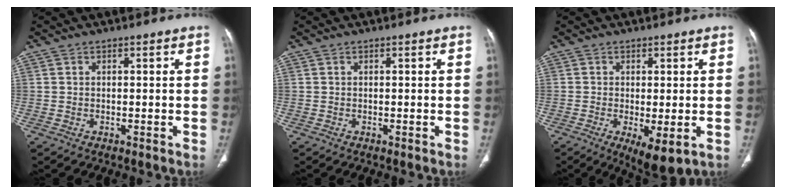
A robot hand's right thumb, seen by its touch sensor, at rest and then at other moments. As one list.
[{"total": 0.0}, {"total": 6.4, "force": [-1.9, 2.2, 5.8], "torque": [-0.096, -0.021, -0.024]}]